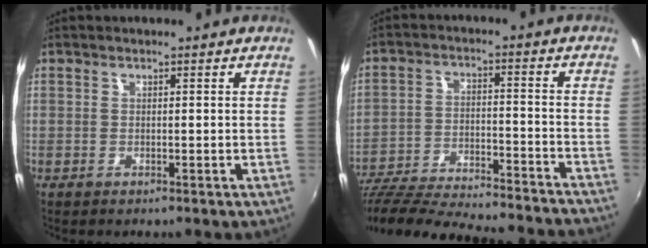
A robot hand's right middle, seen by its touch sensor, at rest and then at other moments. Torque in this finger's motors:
{"motor_torque": [1.23, -0.91, 0.33, 0.17]}